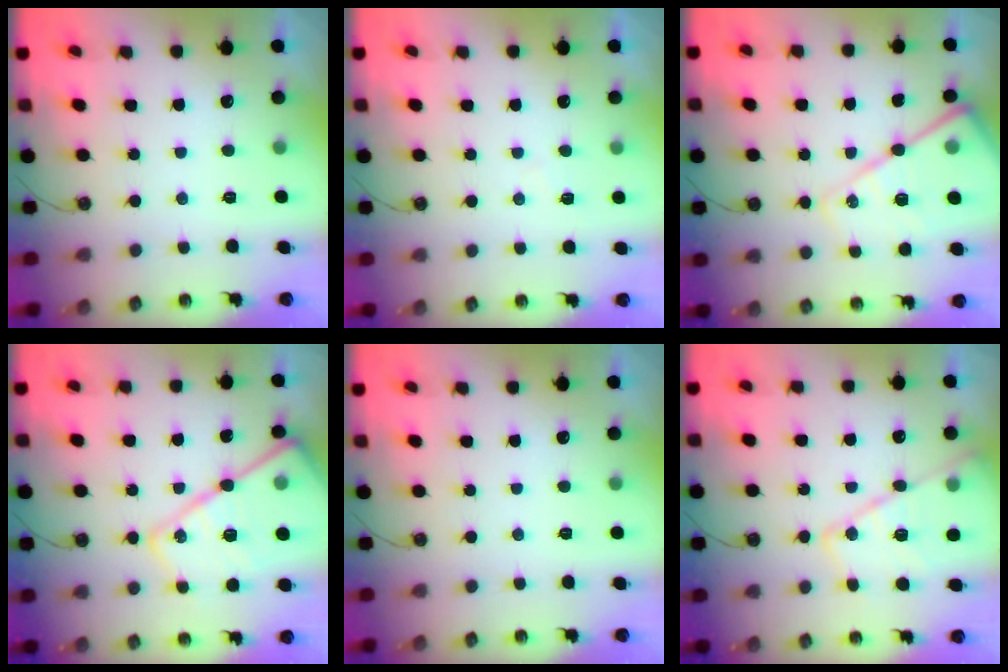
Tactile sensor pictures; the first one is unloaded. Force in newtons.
{"total": 4.8, "press": 4.8, "slide": 0.6}
{"total": 17.2, "press": 17.1, "slide": 1.9}
{"total": 22.9, "press": 22.8, "slide": 2.0}
{"total": 0.0}
{"total": 15.5, "press": 15.4, "slide": 1.2}